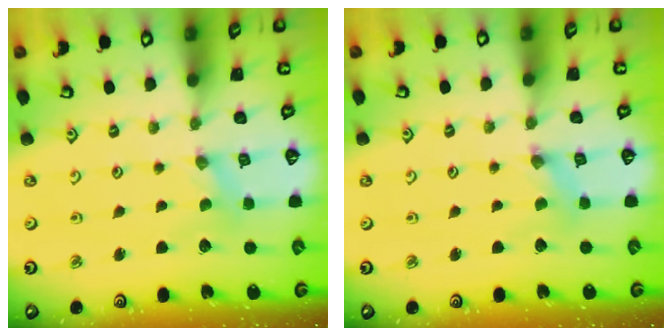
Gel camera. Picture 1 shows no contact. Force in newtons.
{"total": 1.6, "press": 1.6, "slide": 0.3}